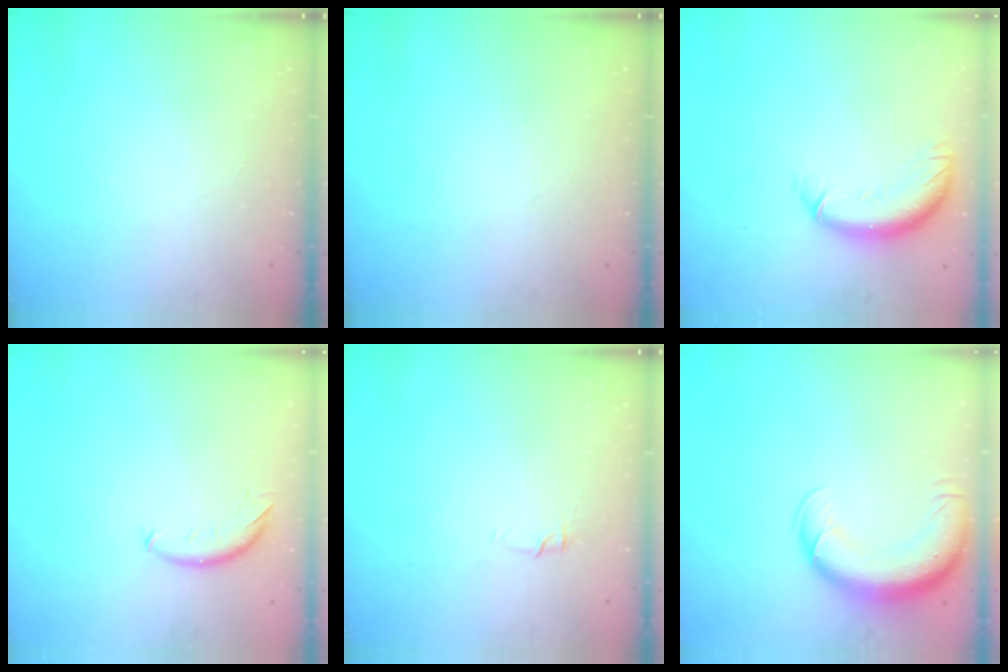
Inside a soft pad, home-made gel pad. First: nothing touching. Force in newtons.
{"total": 0.0}
{"total": 11.7, "press": 11.5, "slide": 2.1}
{"total": 7.5, "press": 7.5, "slide": 0.6}
{"total": 4.5, "press": 4.4, "slide": 1.0}
{"total": 13.5, "press": 13.1, "slide": 3.3}